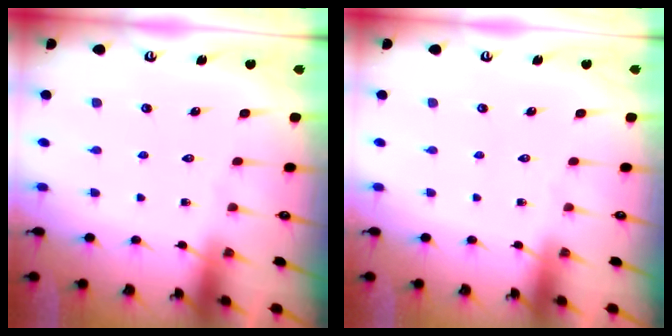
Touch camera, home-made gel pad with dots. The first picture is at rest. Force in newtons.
{"total": 0.0}